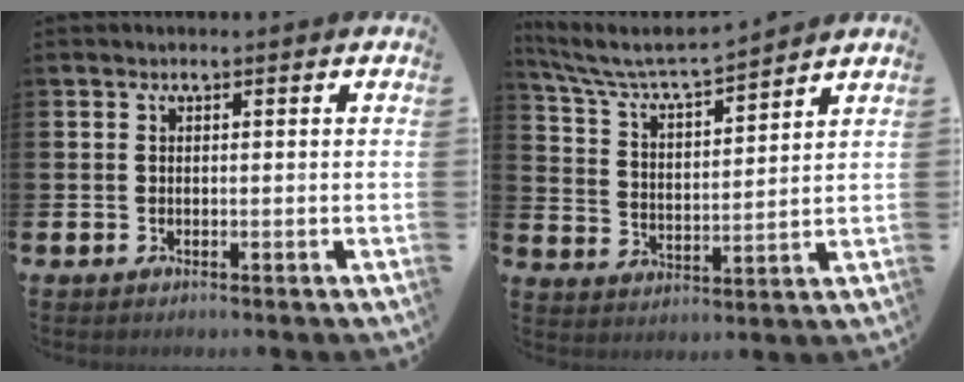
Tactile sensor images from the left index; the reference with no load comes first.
{"total": 6.6, "force": [6.2, 0.6, 2.2], "torque": [-0.071, -0.047, 0.104]}